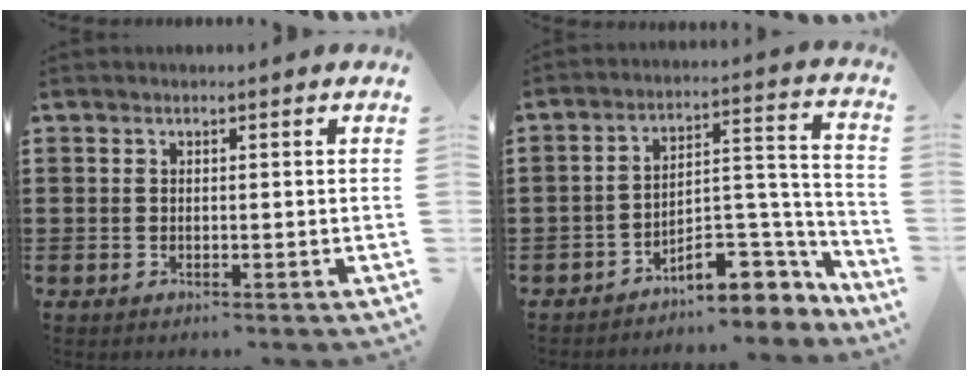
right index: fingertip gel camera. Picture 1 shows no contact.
{"total": 7.7, "force": [-5.4, 4.0, 3.8], "torque": [-0.042, 0.004, -0.100]}